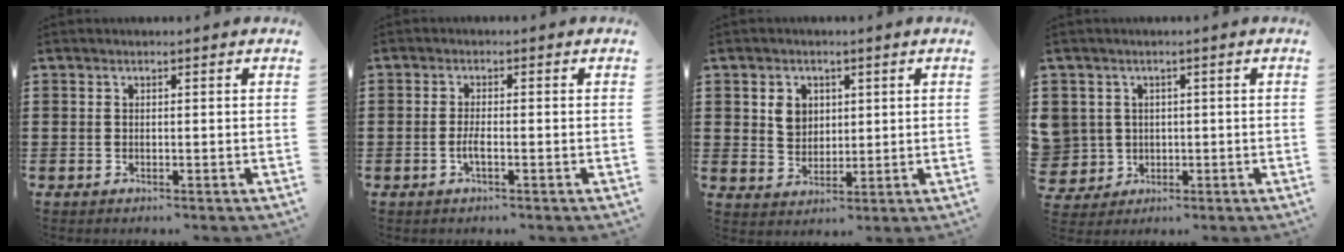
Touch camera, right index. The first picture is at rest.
{"total": 2.1, "force": [-0.8, 0.4, 1.9], "torque": [-0.041, 0.000, -0.017]}
{"total": 4.0, "force": [1.3, 3.3, 2.0], "torque": [-0.042, 0.009, 0.021]}
{"total": 4.0, "force": [0.3, 4.0, 0.2], "torque": [-0.029, 0.013, 0.001]}